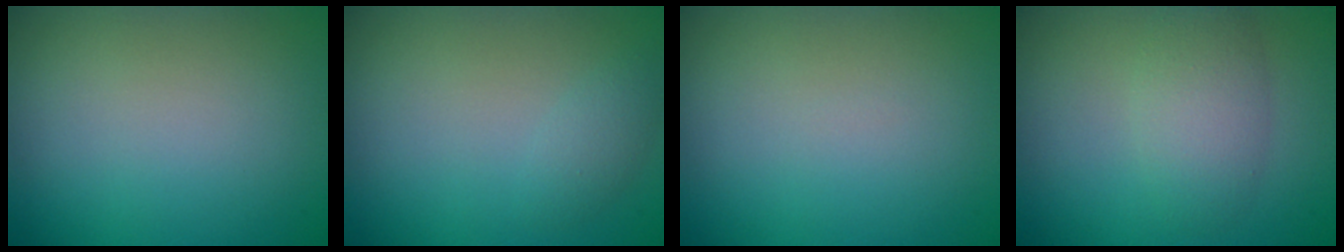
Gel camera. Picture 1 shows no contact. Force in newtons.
{"total": 1.2, "press": 1.2, "slide": 0.1}
{"total": 0.0}
{"total": 3.2, "press": 3.2, "slide": 0.1}